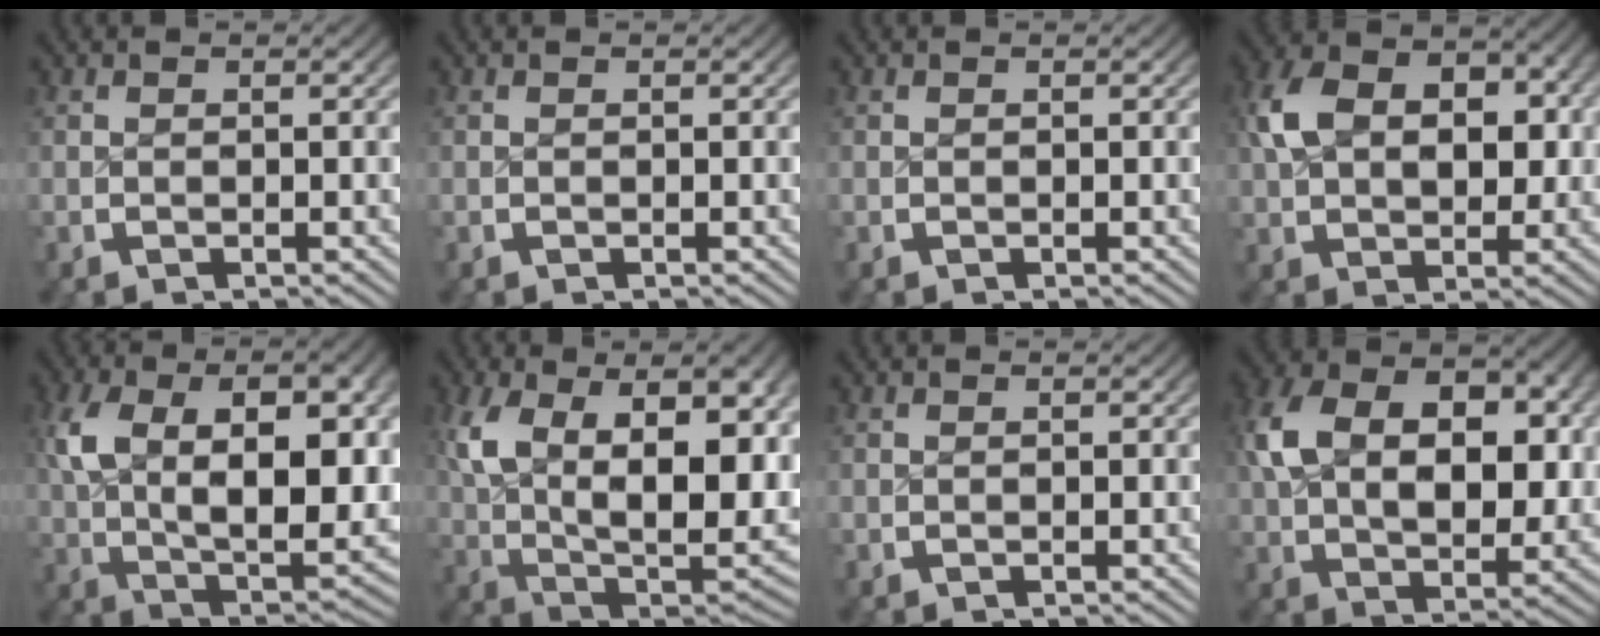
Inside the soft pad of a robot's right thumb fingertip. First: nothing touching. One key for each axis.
{"total": 0.0}
{"total": 0.0}
{"total": 7.4, "fx": 0.9, "fy": 5.0, "fz": 5.3, "tx": -0.109, "ty": -0.018, "tz": 0.026}
{"total": 12.7, "fx": 0.6, "fy": 7.0, "fz": 10.6, "tx": -0.204, "ty": -0.034, "tz": 0.031}
{"total": 15.5, "fx": 0.2, "fy": 9.1, "fz": 12.5, "tx": -0.243, "ty": -0.051, "tz": 0.035}
{"total": 0.0}
{"total": 10.3, "fx": 1.4, "fy": 6.7, "fz": 7.7, "tx": -0.151, "ty": -0.031, "tz": 0.035}